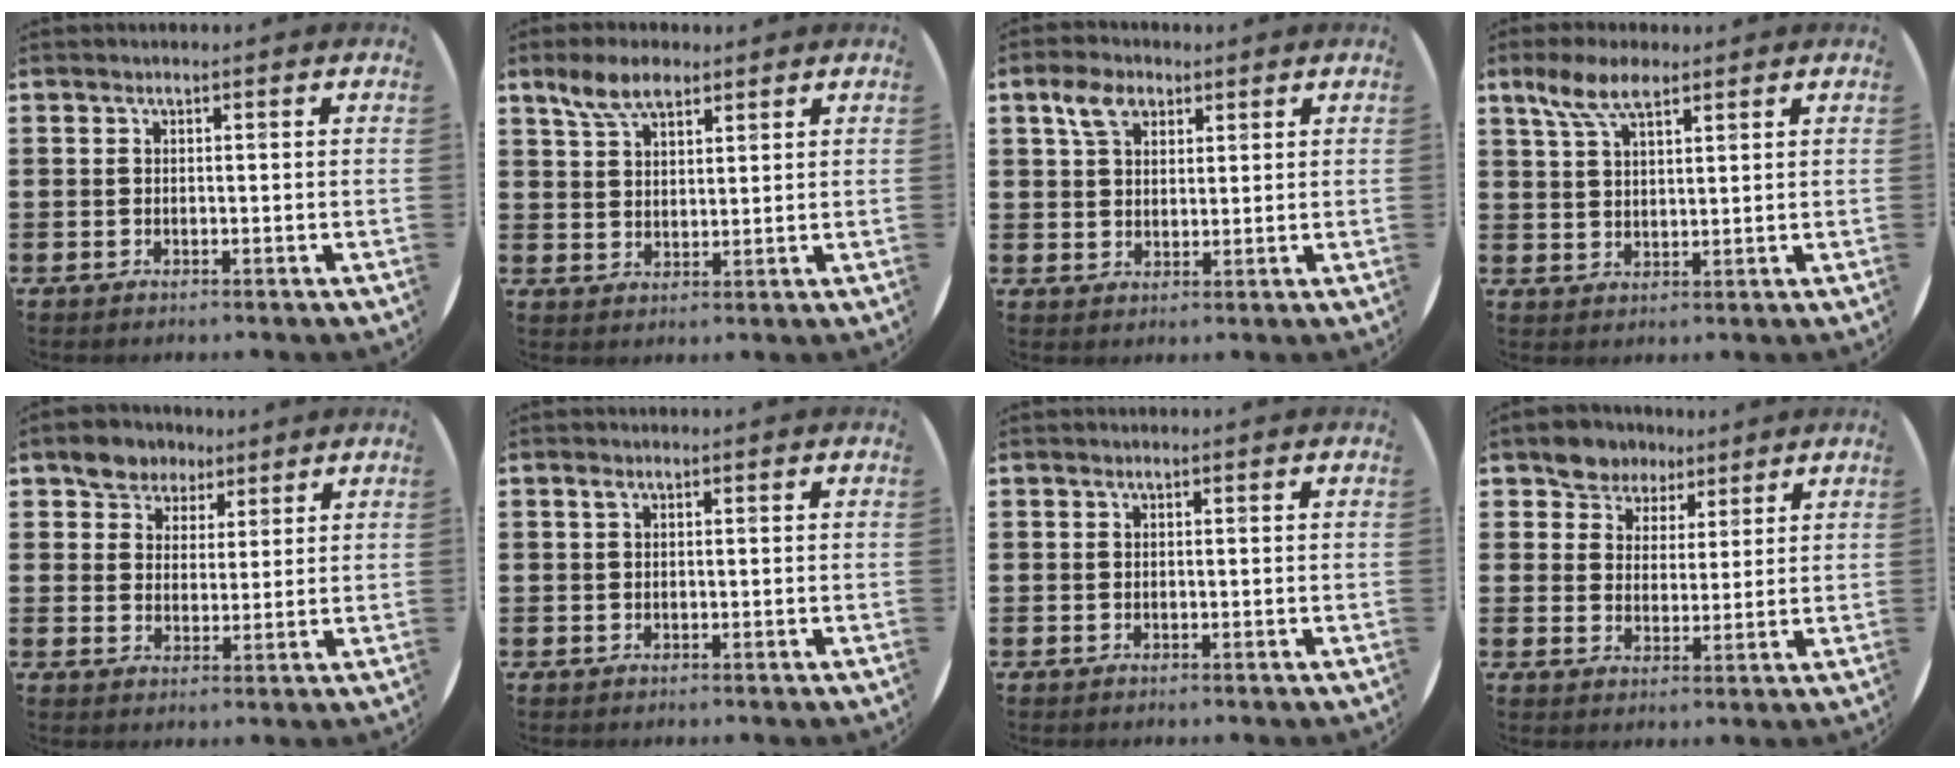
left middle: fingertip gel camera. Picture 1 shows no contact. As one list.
[{"total": 5.8, "force": [4.2, 2.6, 2.9], "torque": [-0.059, 0.000, 0.076]}, {"total": 4.5, "force": [2.9, 2.8, 2.1], "torque": [-0.042, 0.007, 0.051]}, {"total": 6.1, "force": [4.2, 2.3, 3.8], "torque": [-0.083, 0.003, 0.075]}, {"total": 4.8, "force": [3.8, 3.0, -0.2], "torque": [-0.008, 0.002, 0.070]}, {"total": 0.7, "force": [0.3, 0.6, 0.3], "torque": [0.002, 0.000, 0.005]}, {"total": 0.0}, {"total": 5.4, "force": [4.5, 2.9, -0.3], "torque": [-0.019, -0.005, 0.083]}]